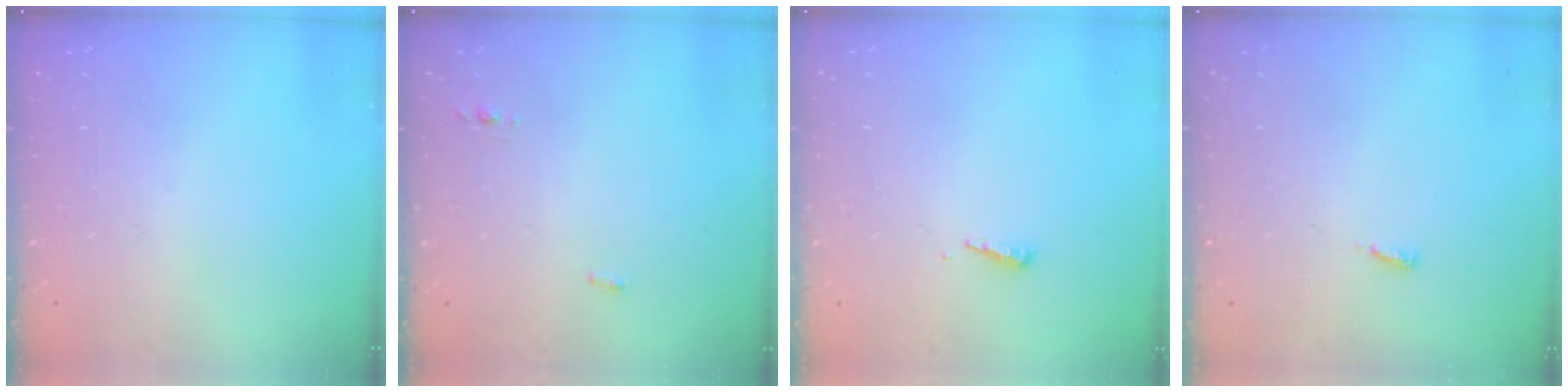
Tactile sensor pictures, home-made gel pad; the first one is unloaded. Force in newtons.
{"total": 3.4, "press": 3.2, "slide": 1.1}
{"total": 4.0, "press": 4.0, "slide": 0.4}
{"total": 2.9, "press": 2.9, "slide": 0.2}